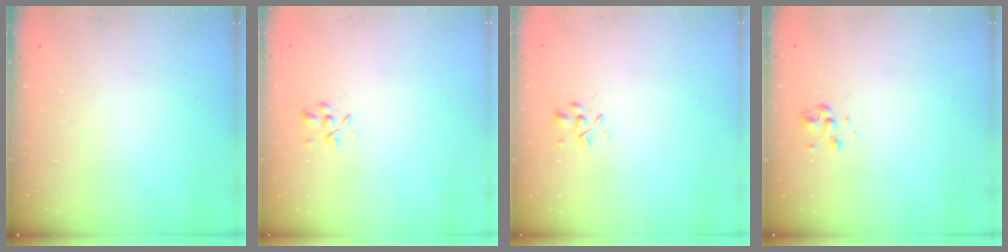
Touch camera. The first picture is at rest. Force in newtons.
{"total": 1.3, "press": 1.2, "slide": 0.5}
{"total": 1.3, "press": 1.2, "slide": 0.5}
{"total": 2.9, "press": 2.8, "slide": 0.9}